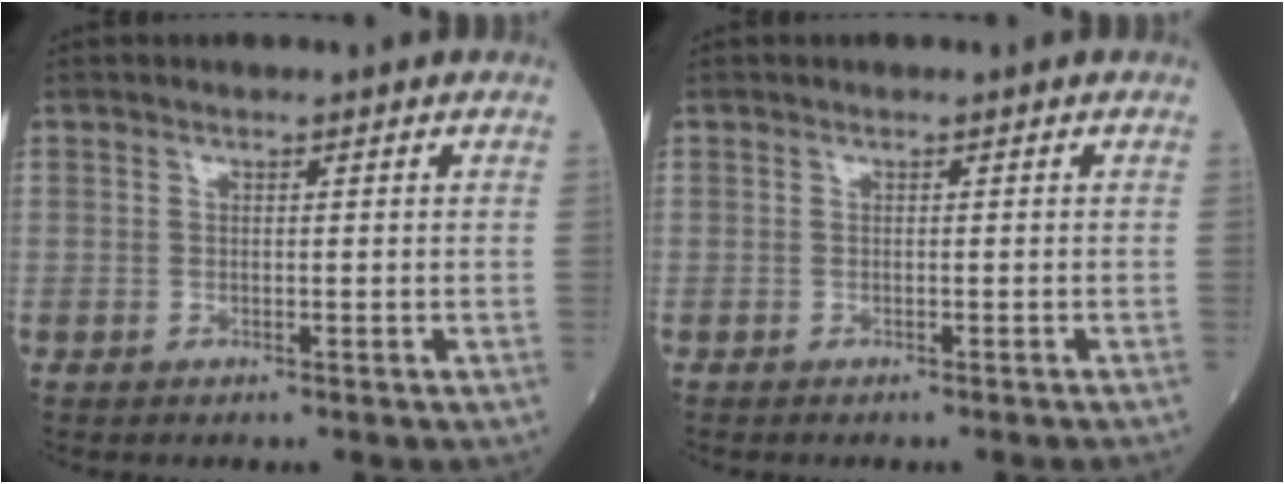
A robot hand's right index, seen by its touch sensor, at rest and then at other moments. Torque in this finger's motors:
{"motor_torque": [-1.65, -0.03, -0.26, -0.04]}